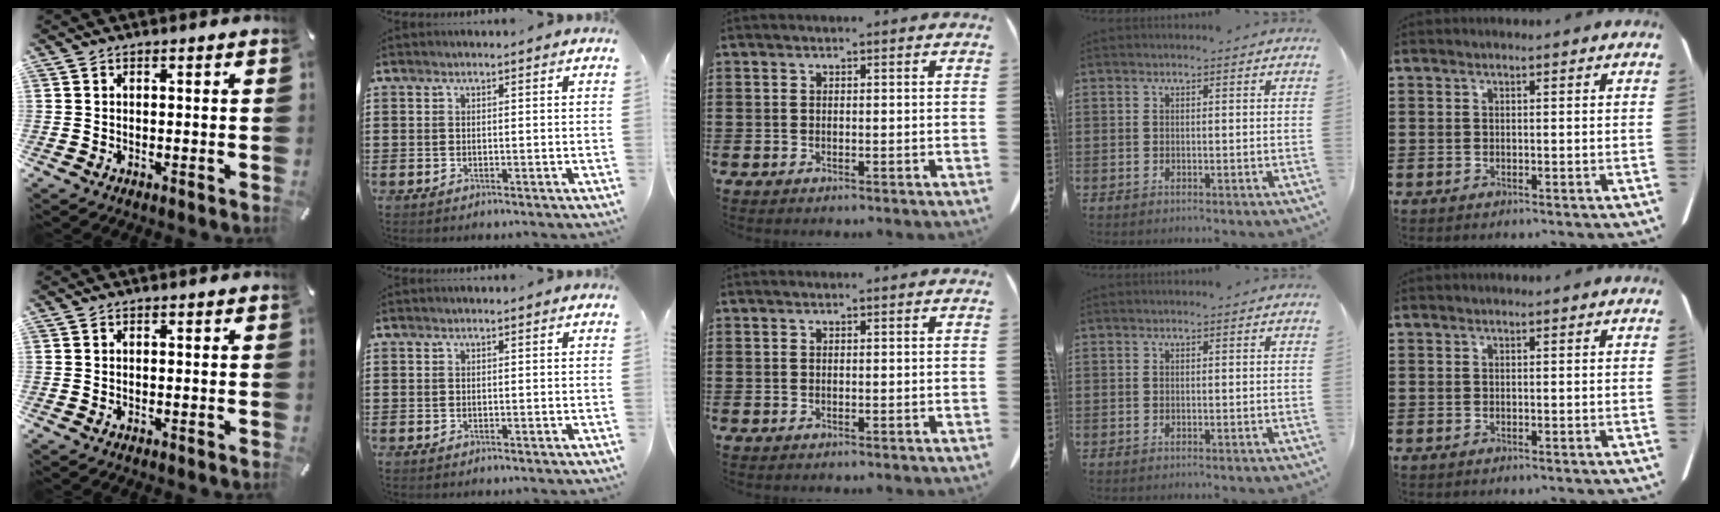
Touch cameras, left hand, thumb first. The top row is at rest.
{}